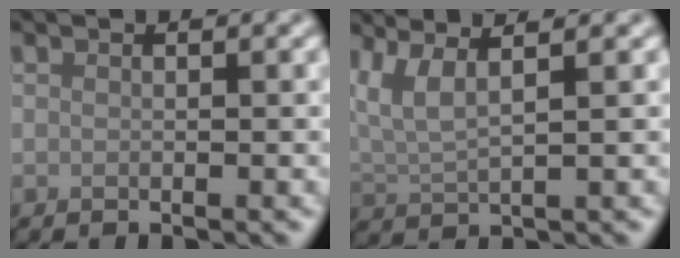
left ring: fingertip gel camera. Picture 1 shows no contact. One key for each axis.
{"total": 3.7, "fx": 2.4, "fy": 0.8, "fz": 2.8, "tx": -0.062, "ty": 0.009, "tz": 0.046}